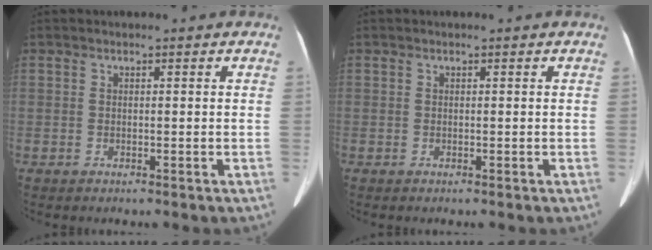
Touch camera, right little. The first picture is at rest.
{"total": 0.0}